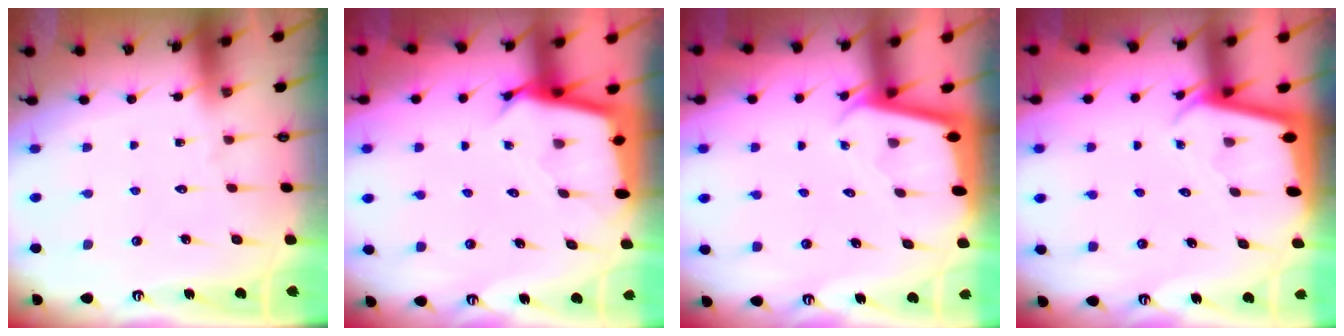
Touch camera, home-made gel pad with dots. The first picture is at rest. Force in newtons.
{"total": 3.0, "press": 3.0, "slide": 0.0}
{"total": 1.9, "press": 1.9, "slide": 0.1}
{"total": 2.1, "press": 2.1, "slide": 0.1}